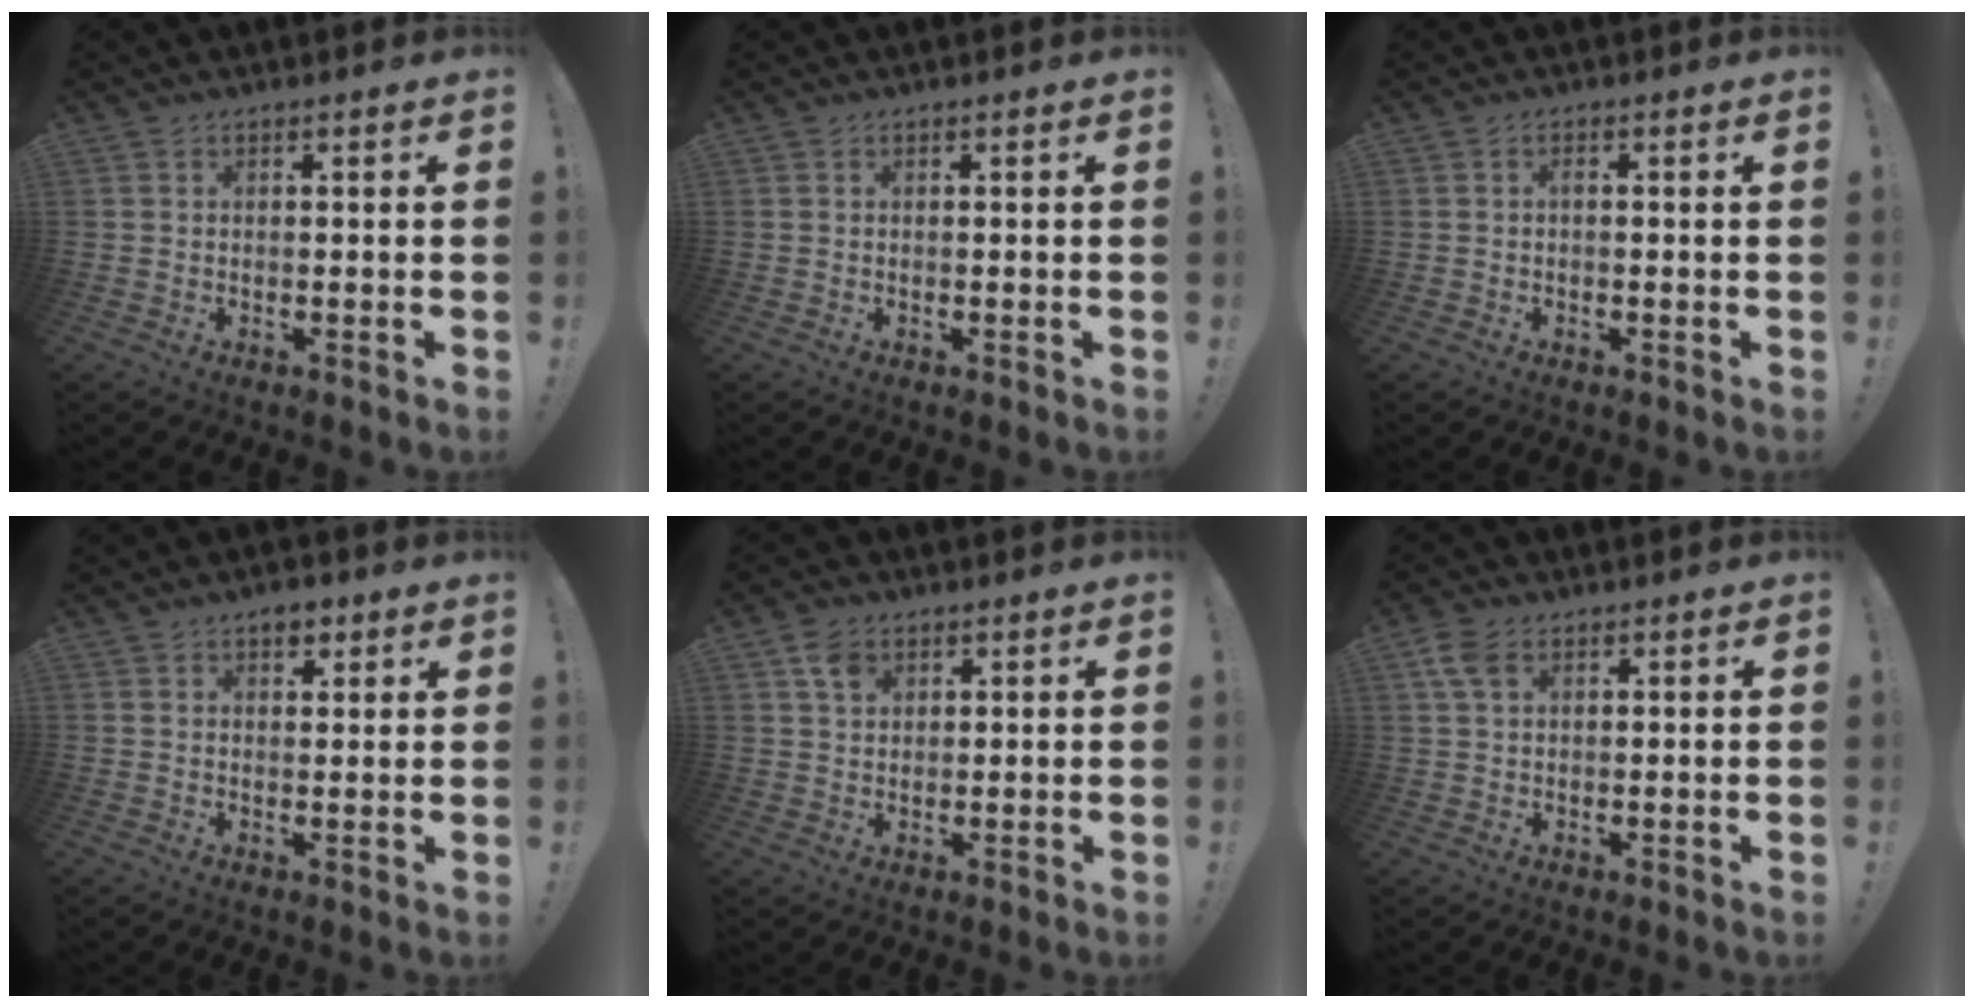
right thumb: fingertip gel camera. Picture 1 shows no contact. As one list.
[{"total": 0.0}, {"total": 0.7, "force": [-0.3, 0.2, 0.6], "torque": [-0.019, 0.006, -0.006]}, {"total": 3.3, "force": [2.1, 2.1, 1.5], "torque": [-0.007, -0.008, 0.033]}, {"total": 5.0, "force": [2.7, 3.5, 2.2], "torque": [-0.030, -0.007, 0.049]}, {"total": 5.2, "force": [2.3, 3.2, 3.5], "torque": [-0.067, 0.001, 0.047]}]